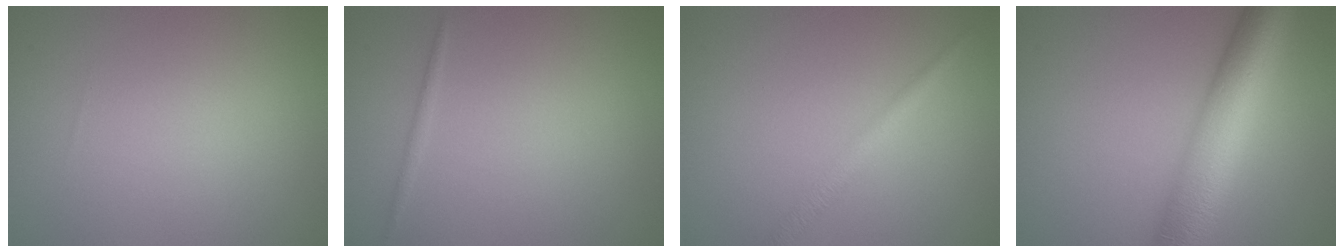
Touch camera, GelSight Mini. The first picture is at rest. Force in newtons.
{"total": 0.6, "press": 0.6, "slide": 0.1}
{"total": 1.8, "press": 1.8, "slide": 0.0}
{"total": 10.3, "press": 10.3, "slide": 0.3}